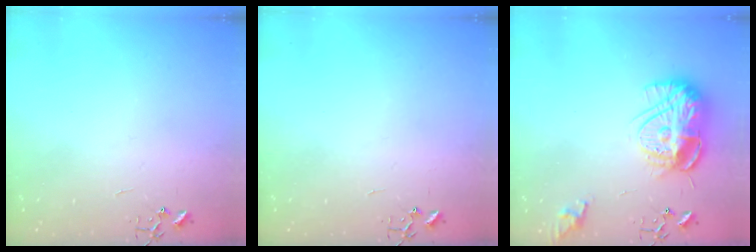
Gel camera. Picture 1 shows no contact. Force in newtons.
{"total": 0.0}
{"total": 15.8, "press": 15.7, "slide": 1.4}